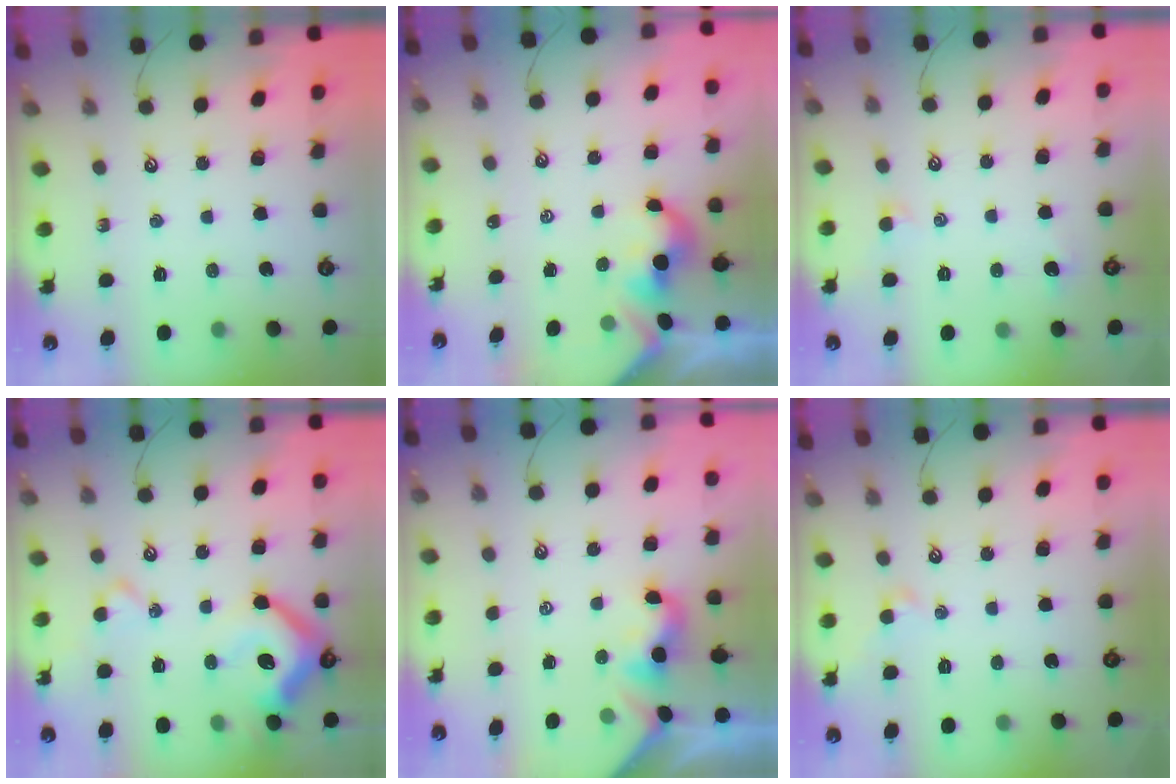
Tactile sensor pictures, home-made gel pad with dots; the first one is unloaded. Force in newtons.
{"total": 1.9, "press": 1.9, "slide": 0.2}
{"total": 1.2, "press": 1.2, "slide": 0.4}
{"total": 14.3, "press": 14.2, "slide": 1.7}
{"total": 2.0, "press": 2.0, "slide": 0.5}
{"total": 0.8, "press": 0.7, "slide": 0.5}